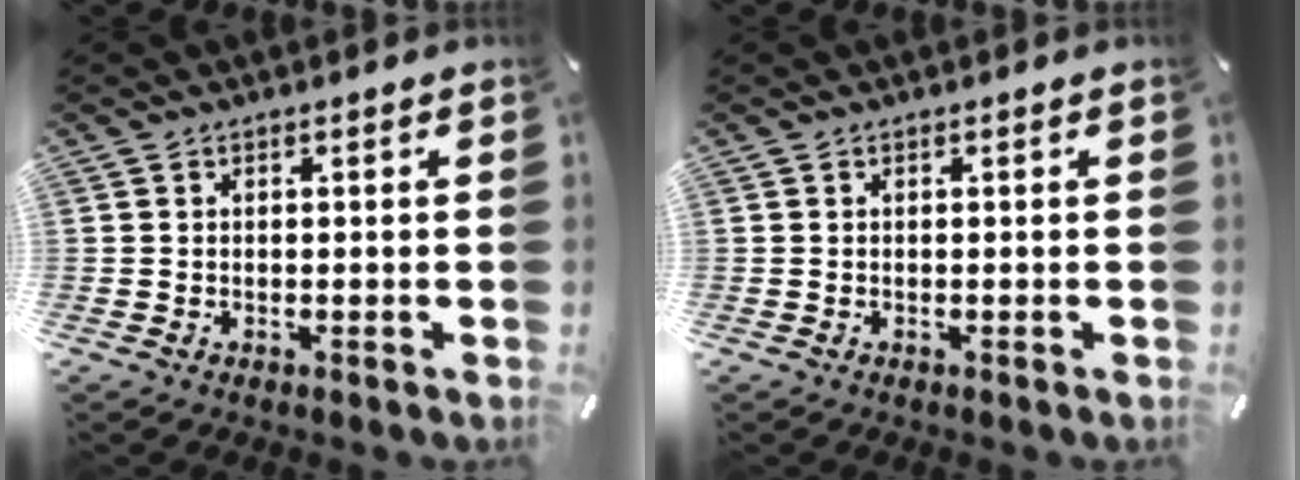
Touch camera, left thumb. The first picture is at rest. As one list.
[{"total": 0.0}]